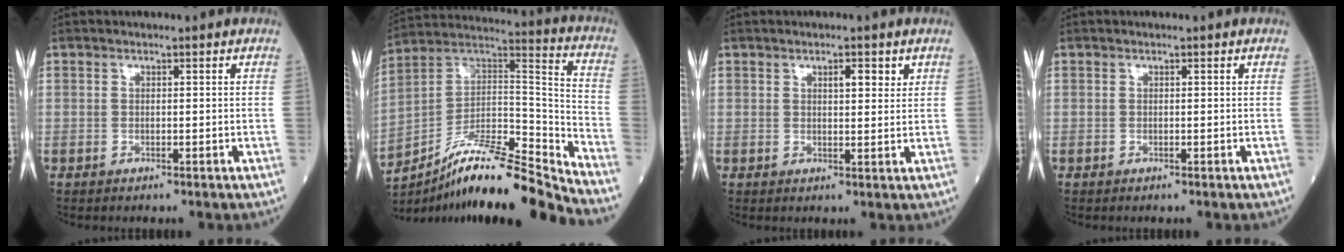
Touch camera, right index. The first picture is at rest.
{"total": 19.5, "force": [-16.6, -0.4, 10.4], "torque": [-0.176, 0.030, -0.295]}
{"total": 2.8, "force": [1.6, 0.8, 2.1], "torque": [-0.031, -0.001, 0.022]}
{"total": 0.0}